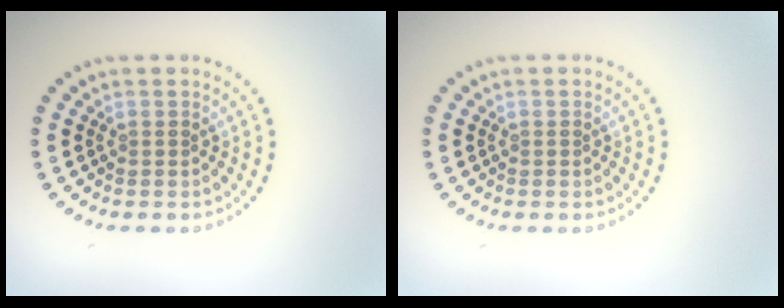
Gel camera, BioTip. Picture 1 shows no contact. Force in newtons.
{"total": 0.0}